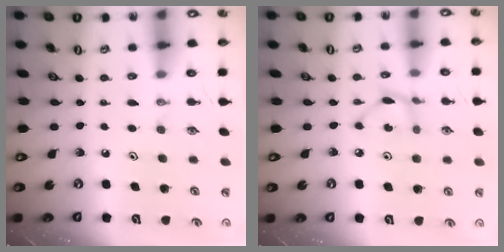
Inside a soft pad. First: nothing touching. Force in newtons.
{"total": 3.9, "press": 3.9, "slide": 0.2}